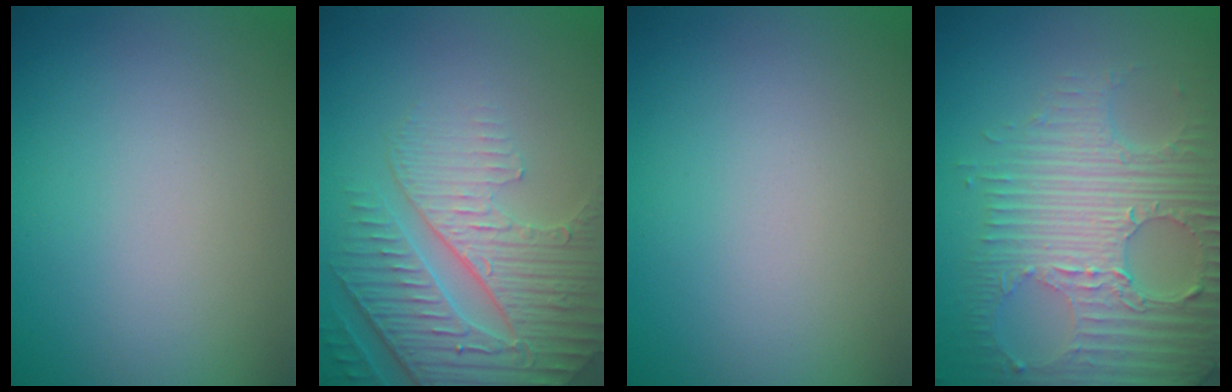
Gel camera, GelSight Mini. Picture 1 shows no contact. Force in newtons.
{"total": 6.3, "press": 5.1, "slide": 3.7}
{"total": 0.0}
{"total": 8.0, "press": 5.6, "slide": 5.8}